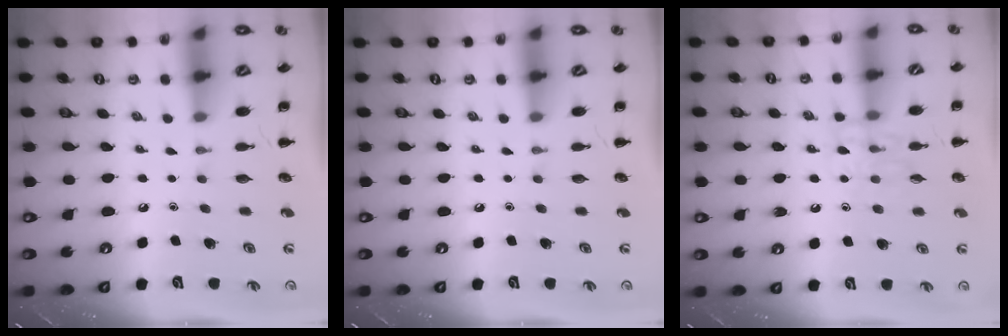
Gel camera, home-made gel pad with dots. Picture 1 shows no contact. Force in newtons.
{"total": 0.0}
{"total": 8.8, "press": 8.8, "slide": 0.6}